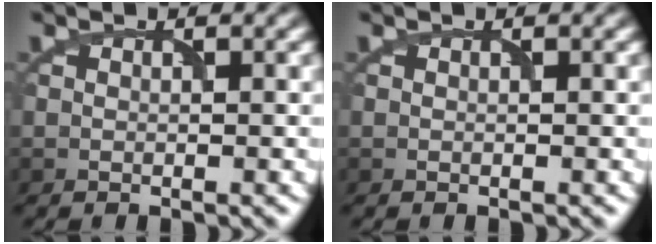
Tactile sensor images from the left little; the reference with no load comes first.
{"total": 0.0}